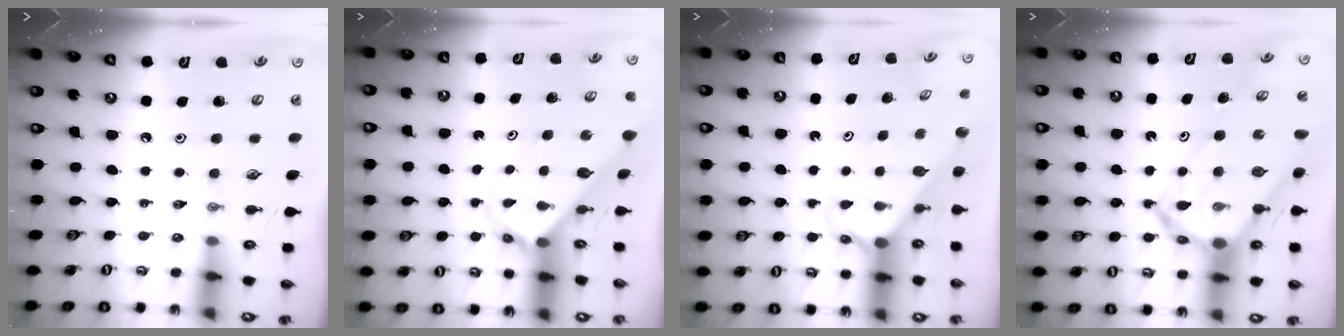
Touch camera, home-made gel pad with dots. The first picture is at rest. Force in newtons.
{"total": 2.6, "press": 2.6, "slide": 0.2}
{"total": 2.4, "press": 2.4, "slide": 0.2}
{"total": 13.5, "press": 13.4, "slide": 1.2}